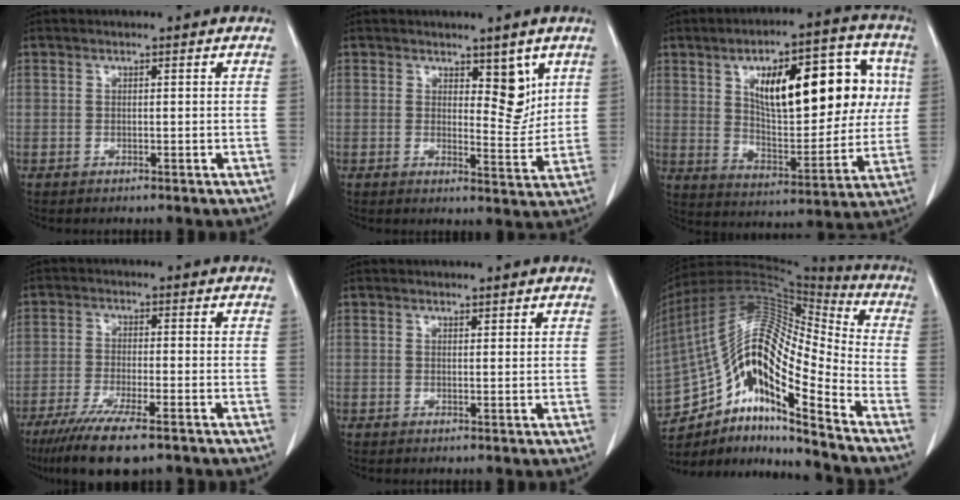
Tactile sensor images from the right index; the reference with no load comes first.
{"total": 5.4, "force": [2.9, 2.3, 3.9], "torque": [-0.048, -0.011, 0.042]}
{"total": 21.6, "force": [5.9, 8.0, 19.1], "torque": [-0.288, 0.033, 0.094]}
{"total": 10.5, "force": [-7.4, 1.3, 7.3], "torque": [-0.120, -0.025, -0.117]}
{"total": 0.5, "force": [0.5, 0.0, 0.1], "torque": [-0.004, -0.003, 0.009]}
{"total": 19.6, "force": [-11.7, 3.4, 15.4], "torque": [-0.304, 0.036, -0.208]}